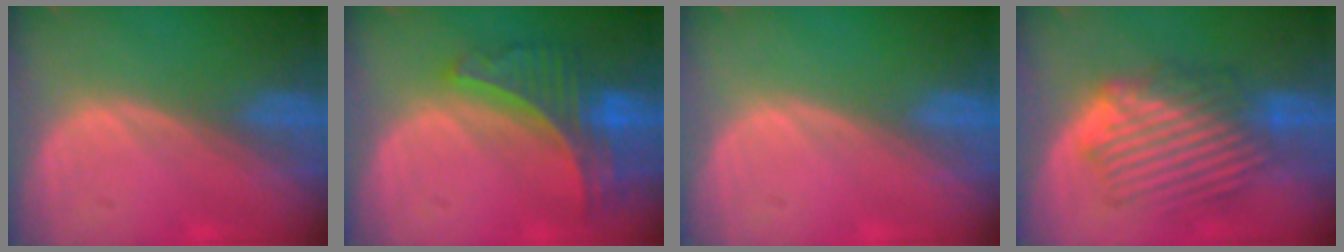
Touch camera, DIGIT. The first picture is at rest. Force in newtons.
{"total": 7.8, "press": 6.8, "slide": 3.8}
{"total": 0.0}
{"total": 8.9, "press": 8.3, "slide": 3.2}